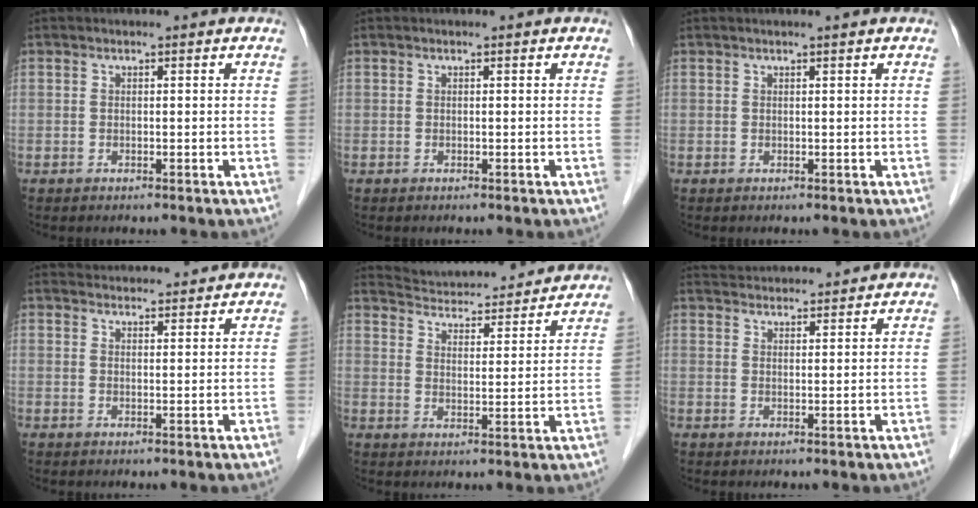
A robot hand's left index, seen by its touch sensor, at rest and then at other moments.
{"total": 0.0}
{"total": 0.8, "force": [0.6, -0.2, 0.4], "torque": [-0.014, 0.001, 0.017]}
{"total": 7.4, "force": [7.3, 1.0, 1.0], "torque": [-0.013, 0.028, 0.092]}
{"total": 17.5, "force": [16.8, 2.7, 4.2], "torque": [-0.066, 0.013, 0.232]}
{"total": 9.2, "force": [9.0, 0.6, 1.9], "torque": [-0.036, 0.033, 0.129]}